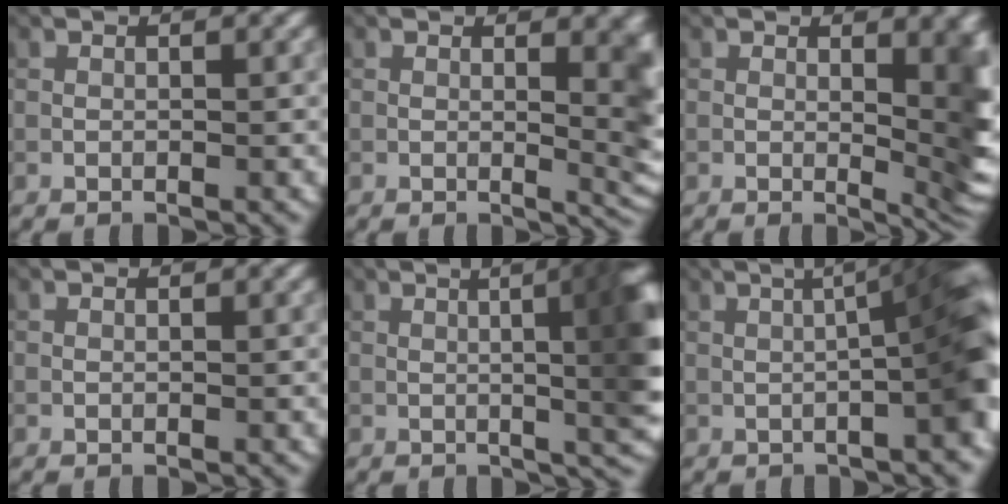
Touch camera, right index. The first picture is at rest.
{"total": 5.2, "force": [0.7, 1.8, 4.9], "torque": [-0.042, -0.004, 0.012]}
{"total": 7.3, "force": [0.9, 2.5, 6.8], "torque": [-0.070, -0.004, 0.014]}
{"total": 0.0}
{"total": 14.0, "force": [1.4, 5.6, 12.8], "torque": [-0.102, 0.026, 0.006]}
{"total": 8.6, "force": [0.1, 2.0, 8.4], "torque": [-0.082, 0.018, 0.002]}